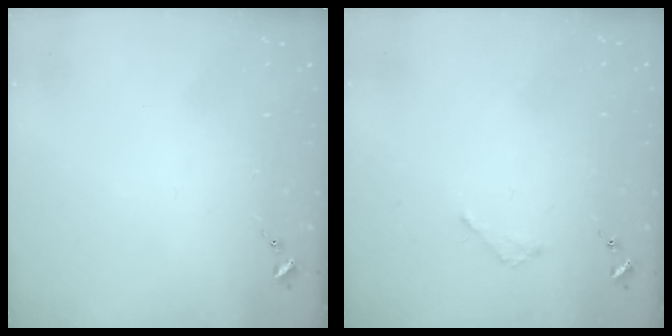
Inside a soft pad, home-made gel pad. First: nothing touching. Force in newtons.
{"total": 1.8, "press": 1.8, "slide": 0.2}